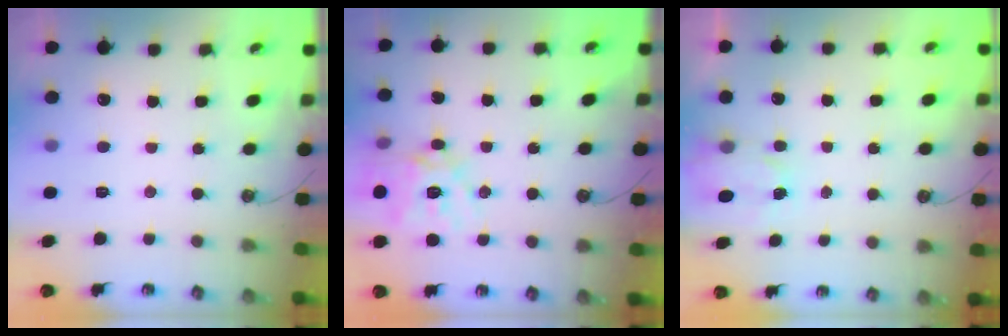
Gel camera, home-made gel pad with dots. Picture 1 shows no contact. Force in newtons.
{"total": 16.6, "press": 16.5, "slide": 1.6}
{"total": 2.6, "press": 2.6, "slide": 0.4}